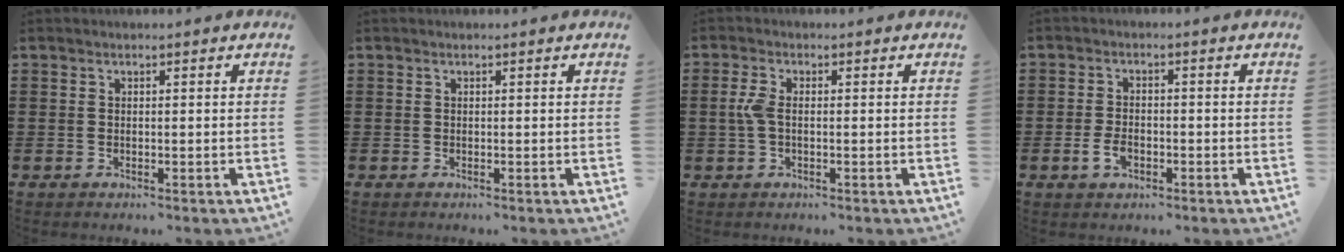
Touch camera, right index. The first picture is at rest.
{"total": 0.0}
{"total": 3.2, "force": [-0.2, 1.3, 2.9], "torque": [-0.077, -0.004, -0.011]}
{"total": 3.0, "force": [-1.2, 1.7, 2.2], "torque": [-0.048, -0.001, -0.022]}